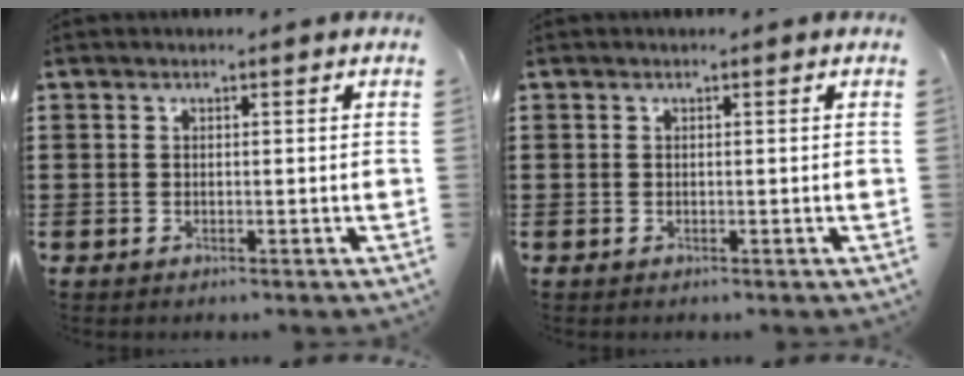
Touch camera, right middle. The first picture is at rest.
{"total": 0.0}